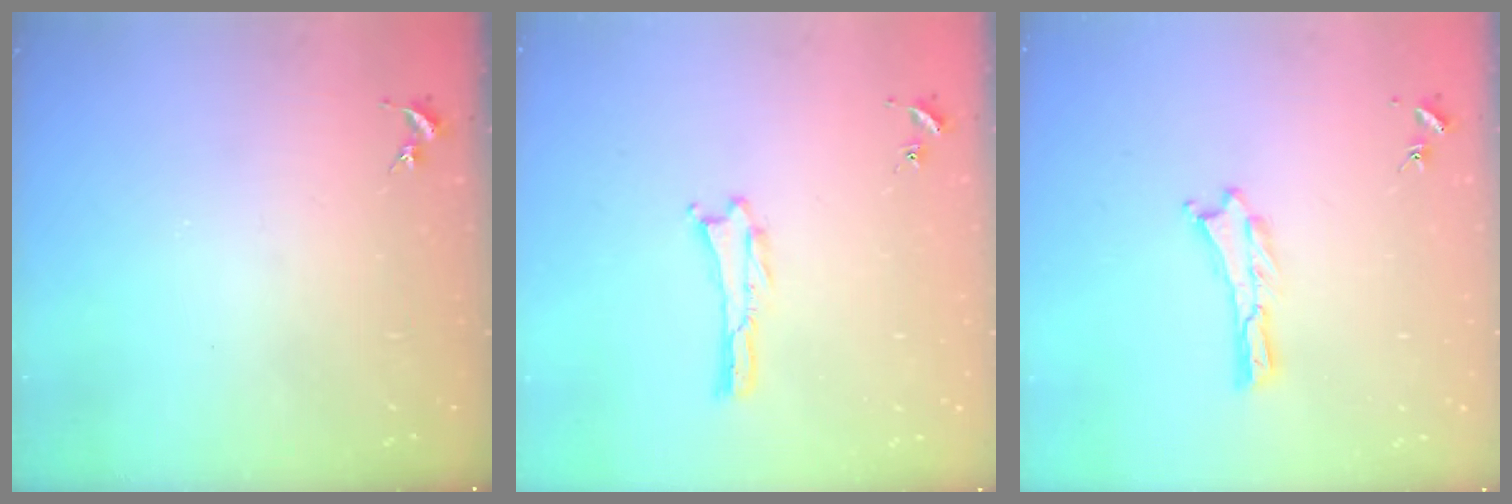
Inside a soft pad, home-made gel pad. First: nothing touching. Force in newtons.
{"total": 0.0}
{"total": 0.0}